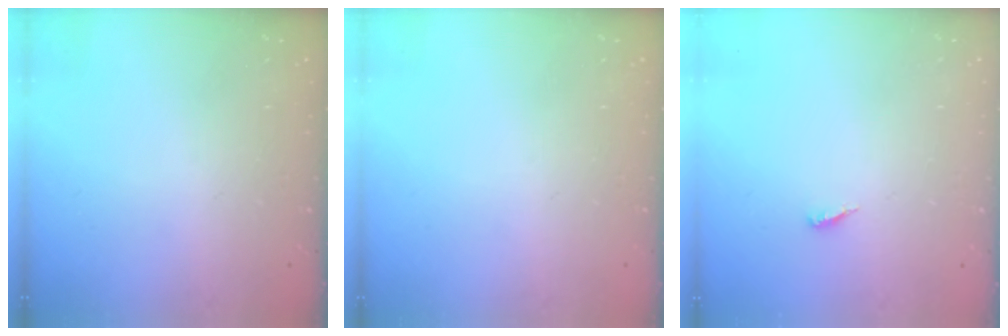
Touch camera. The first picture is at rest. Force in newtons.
{"total": 0.0}
{"total": 3.0, "press": 3.0, "slide": 0.2}